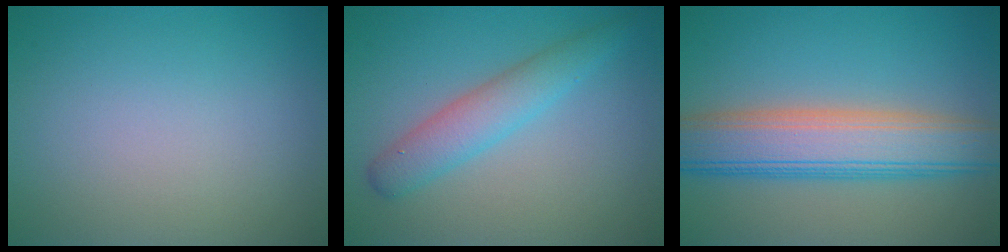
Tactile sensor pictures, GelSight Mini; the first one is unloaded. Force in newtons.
{"total": 3.5, "press": 3.5, "slide": 0.2}
{"total": 8.0, "press": 8.0, "slide": 0.5}